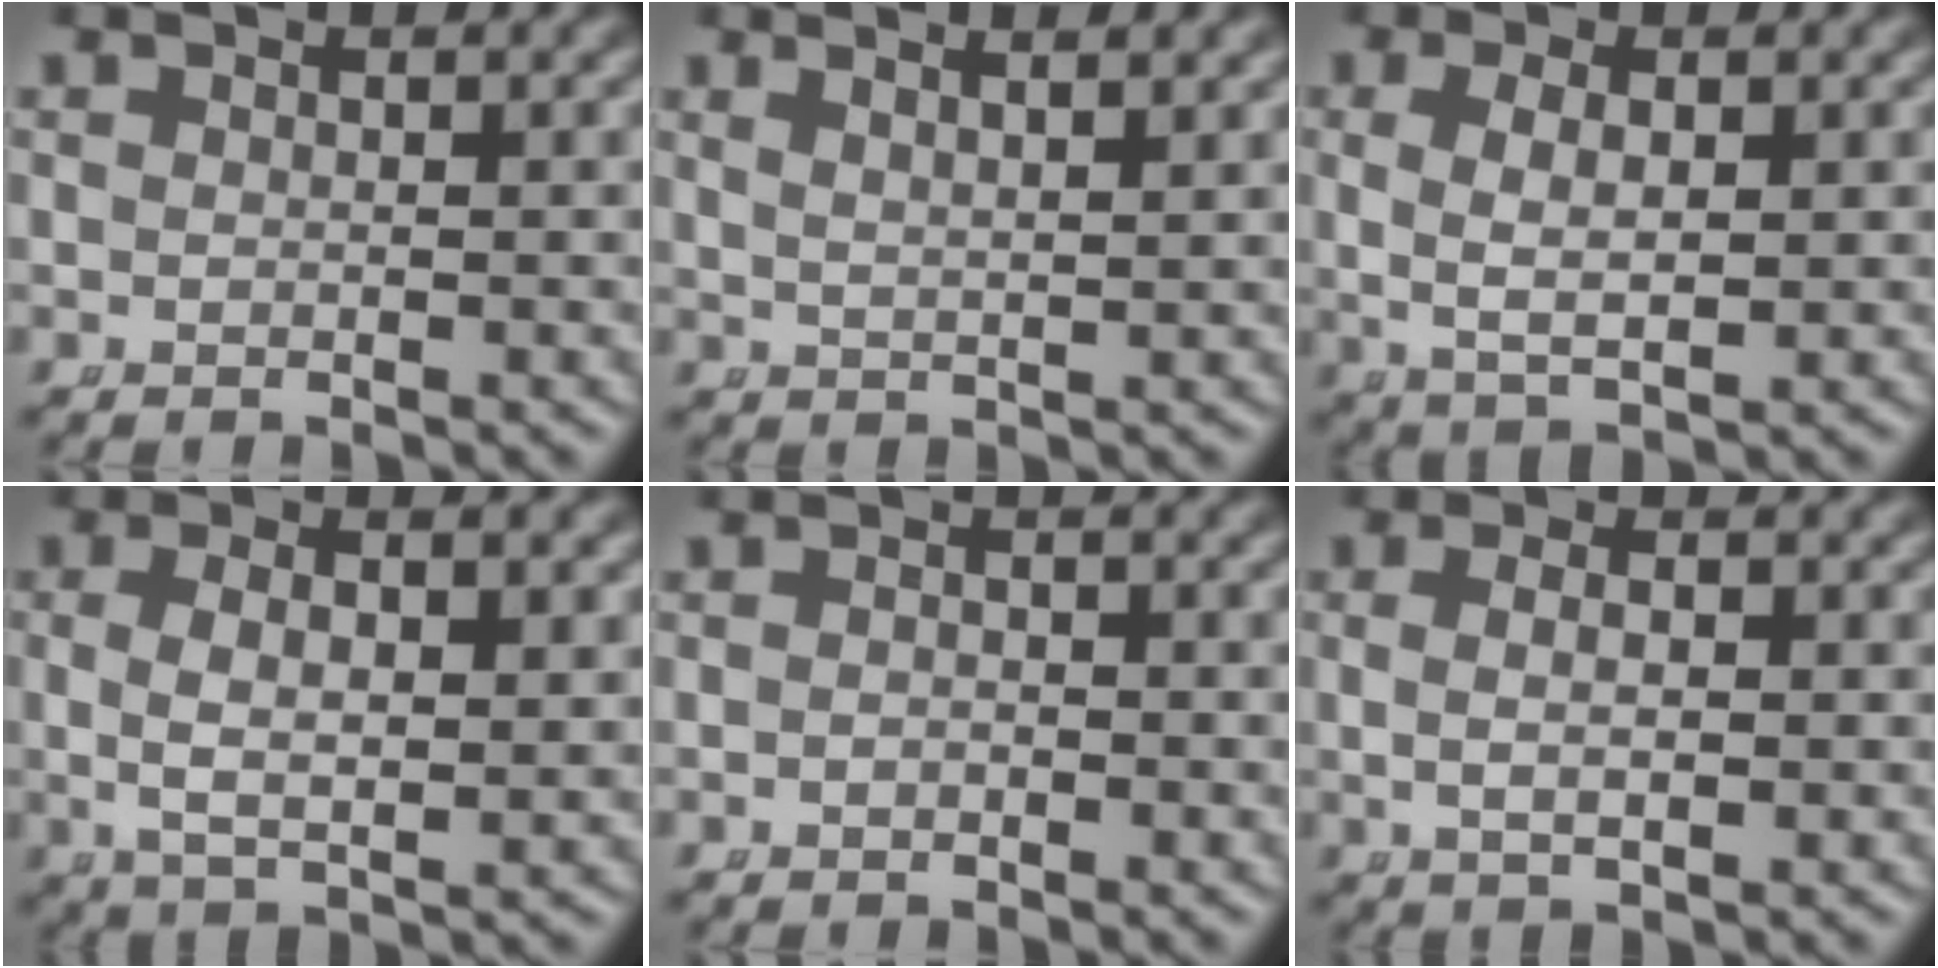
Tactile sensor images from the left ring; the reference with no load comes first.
{"total": 3.5, "force": [2.7, 0.6, 2.1], "torque": [-0.028, 0.006, 0.047]}
{"total": 4.9, "force": [0.4, 3.0, 3.9], "torque": [-0.079, -0.007, 0.016]}
{"total": 4.6, "force": [0.4, 2.0, 4.1], "torque": [-0.082, -0.008, 0.018]}
{"total": 0.9, "force": [-0.7, 0.3, 0.4], "torque": [-0.009, -0.005, -0.012]}
{"total": 2.6, "force": [-0.1, 1.0, 2.4], "torque": [-0.044, -0.006, 0.005]}